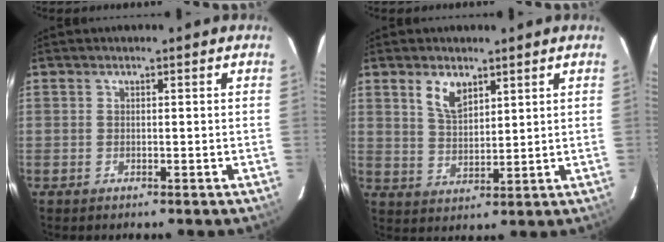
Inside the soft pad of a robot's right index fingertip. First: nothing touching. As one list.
[{"total": 5.7, "force": [3.4, 2.8, 3.6], "torque": [-0.064, 0.002, 0.068]}]